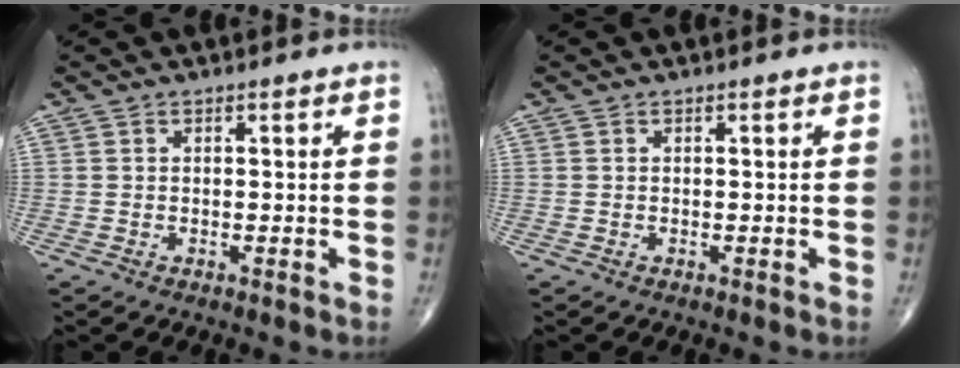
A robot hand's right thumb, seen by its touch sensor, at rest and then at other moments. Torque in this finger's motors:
{"motor_torque": [0.00, 0.01, -0.09, -0.09, 0.00]}